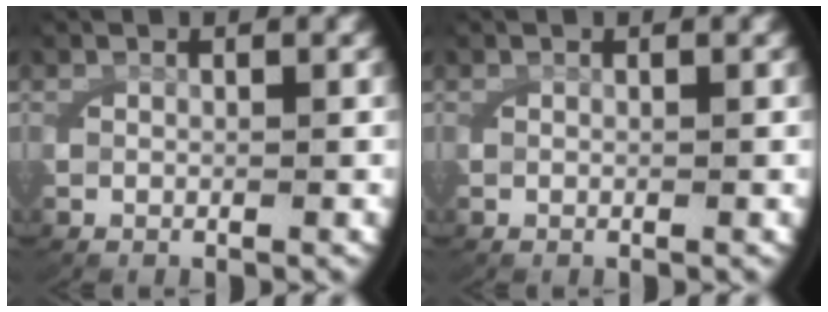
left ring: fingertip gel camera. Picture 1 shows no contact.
{"total": 0.0}